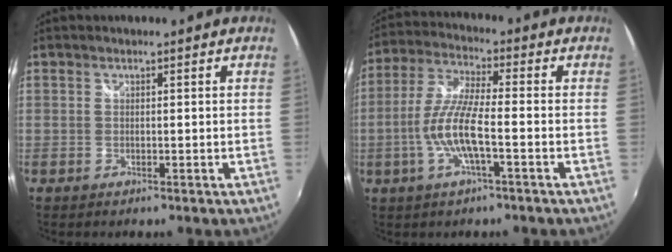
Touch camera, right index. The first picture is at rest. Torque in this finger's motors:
{"motor_torque": [0.44, -0.18, 0.80, 0.21]}